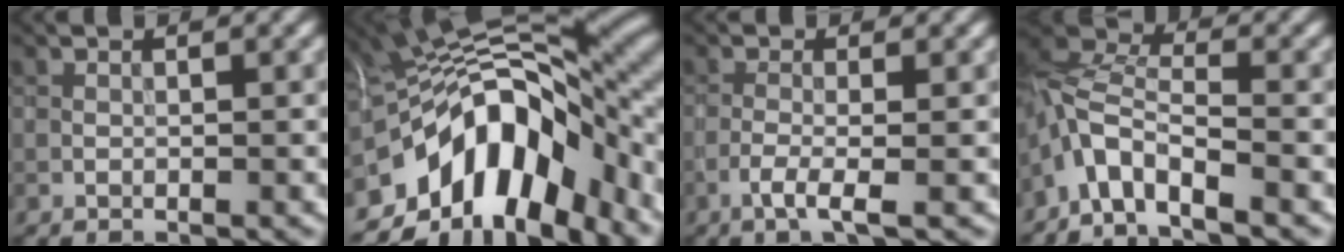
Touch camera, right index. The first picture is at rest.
{"total": 13.6, "force": [-4.6, 7.1, 10.7], "torque": [-0.154, 0.014, -0.085]}
{"total": 2.5, "force": [-1.0, 0.4, 2.2], "torque": [-0.041, 0.003, -0.028]}
{"total": 5.0, "force": [-3.6, 1.9, 2.9], "torque": [-0.053, 0.004, -0.080]}